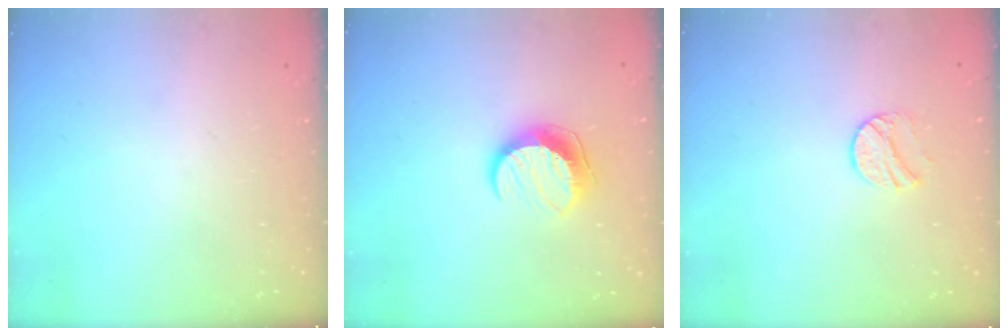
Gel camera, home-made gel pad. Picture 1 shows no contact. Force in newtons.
{"total": 10.1, "press": 10.1, "slide": 0.2}
{"total": 8.5, "press": 8.5, "slide": 0.4}